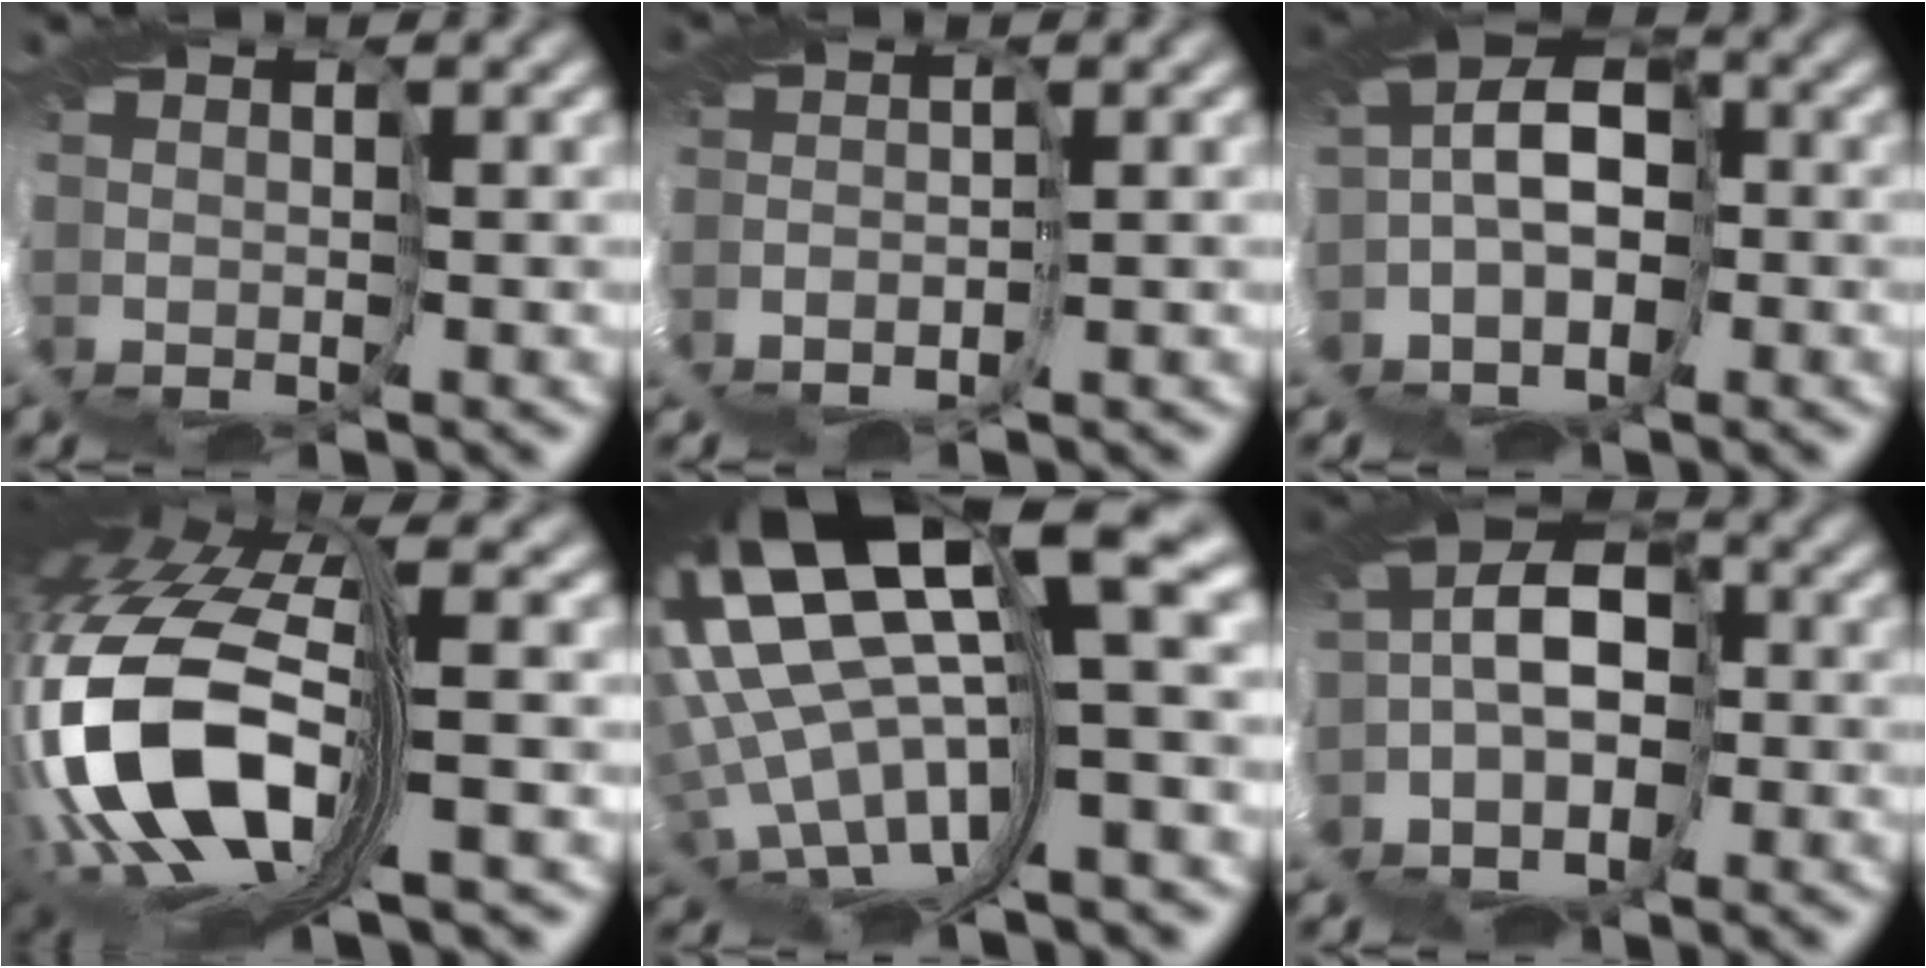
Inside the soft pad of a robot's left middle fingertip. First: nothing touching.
{"total": 3.3, "force": [-3.0, -1.4, 0.1], "torque": [-0.035, 0.007, -0.047]}
{"total": 4.7, "force": [-2.1, 2.5, 3.3], "torque": [-0.070, 0.024, -0.049]}
{"total": 12.1, "force": [-3.6, 4.5, 10.7], "torque": [-0.292, -0.012, -0.056]}
{"total": 13.4, "force": [3.3, 2.2, 12.8], "torque": [-0.263, -0.031, 0.099]}
{"total": 5.0, "force": [-2.0, 2.8, 3.6], "torque": [-0.074, 0.025, -0.051]}